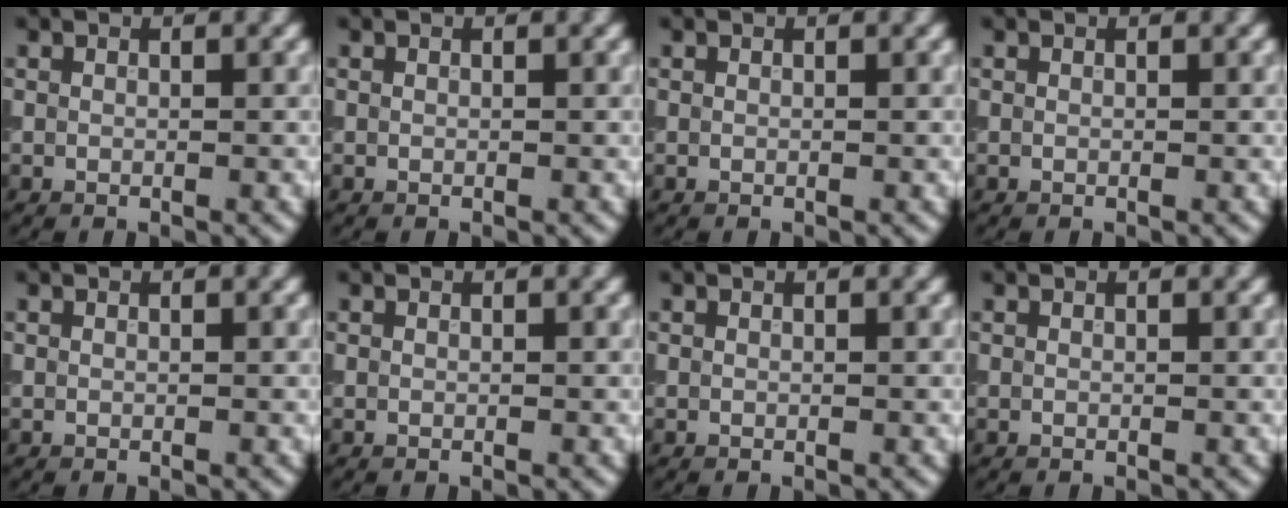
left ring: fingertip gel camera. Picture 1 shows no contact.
{"total": 0.0}
{"total": 0.0}
{"total": 0.0}
{"total": 0.0}
{"total": 0.0}
{"total": 0.0}
{"total": 0.0}